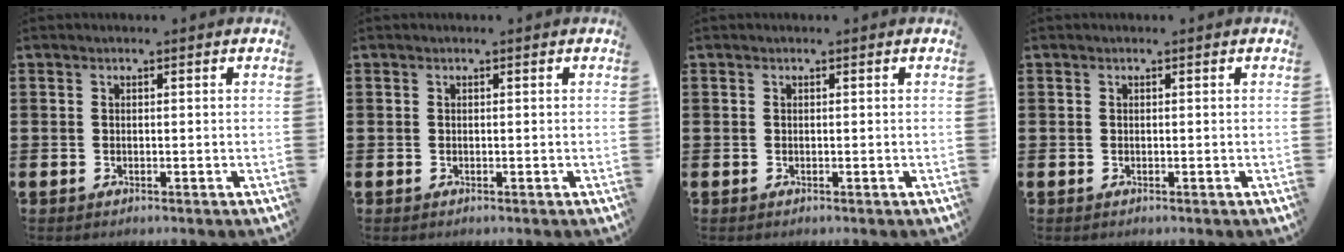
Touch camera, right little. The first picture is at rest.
{"total": 0.0}
{"total": 0.0}
{"total": 0.0}